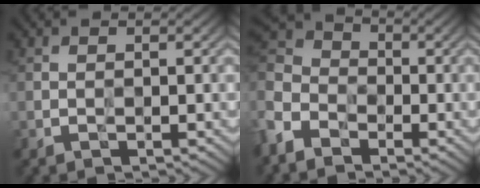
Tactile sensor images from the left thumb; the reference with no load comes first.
{"total": 9.5, "force": [-5.5, 6.3, 4.6], "torque": [-0.156, -0.032, -0.118]}